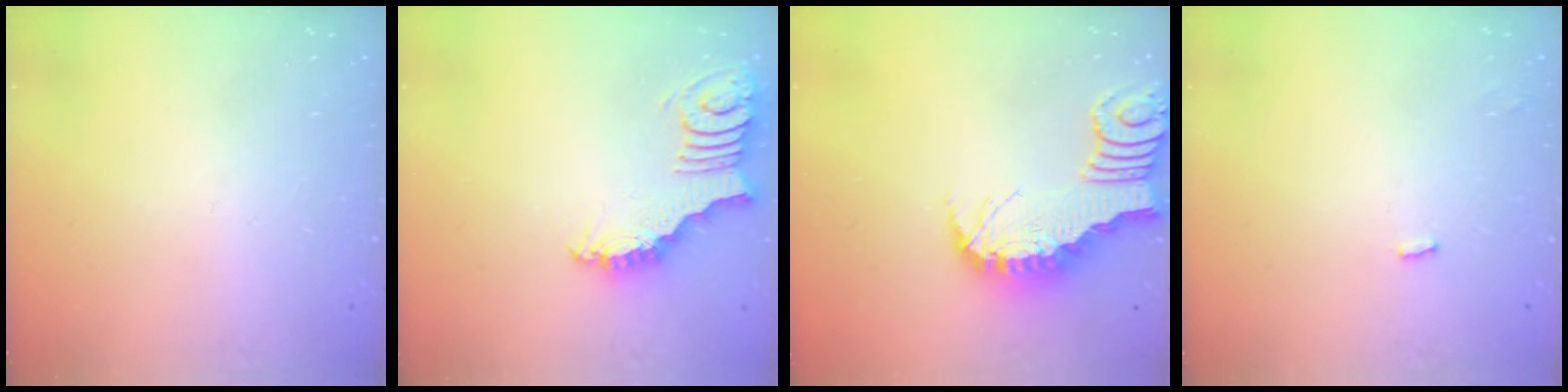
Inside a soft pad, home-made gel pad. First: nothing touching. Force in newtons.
{"total": 3.0, "press": 3.0, "slide": 0.3}
{"total": 3.3, "press": 3.2, "slide": 0.5}
{"total": 3.3, "press": 3.3, "slide": 0.1}